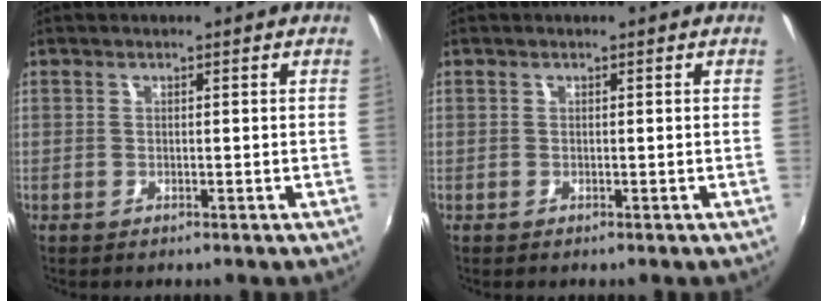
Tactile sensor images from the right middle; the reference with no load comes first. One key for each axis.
{"total": 0.0}